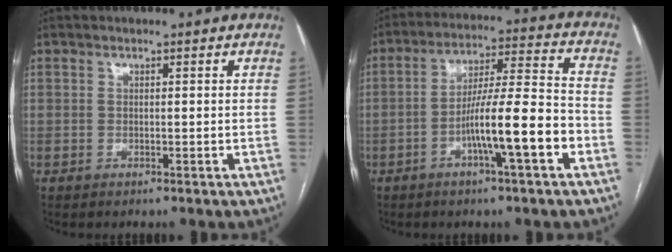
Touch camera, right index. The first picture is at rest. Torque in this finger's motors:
{"motor_torque": [0.83, -0.64, 0.64, 0.10]}